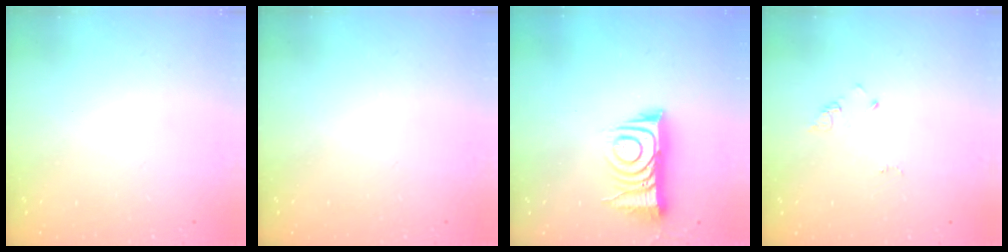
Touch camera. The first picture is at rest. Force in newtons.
{"total": 2.2, "press": 2.1, "slide": 0.4}
{"total": 12.0, "press": 12.0, "slide": 1.1}
{"total": 2.9, "press": 2.9, "slide": 0.3}